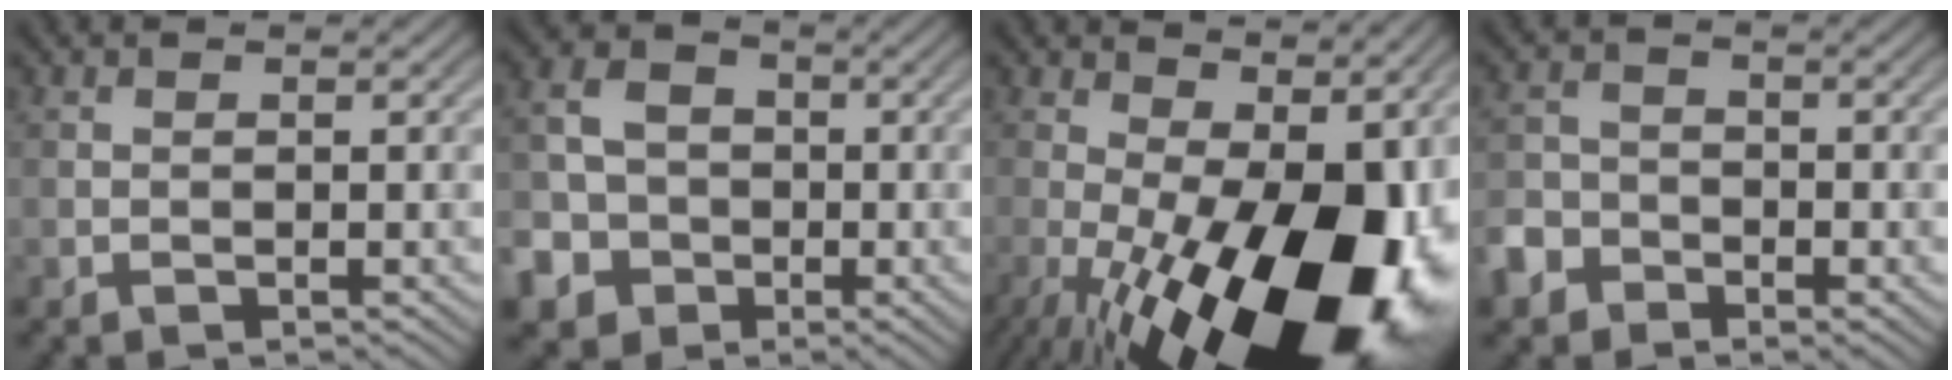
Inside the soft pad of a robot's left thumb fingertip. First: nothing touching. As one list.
[{"total": 8.3, "force": [-3.1, 7.2, 2.6], "torque": [-0.077, -0.026, -0.080]}, {"total": 21.8, "force": [-5.7, 9.7, 18.7], "torque": [-0.274, -0.012, -0.077]}, {"total": 4.7, "force": [-2.8, 3.4, 1.7], "torque": [-0.037, -0.003, -0.059]}]